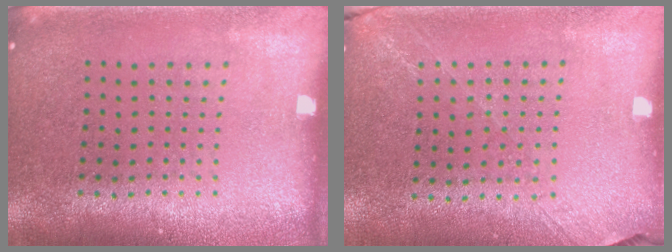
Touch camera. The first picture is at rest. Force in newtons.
{"total": 1.2, "press": 1.0, "slide": 0.7}